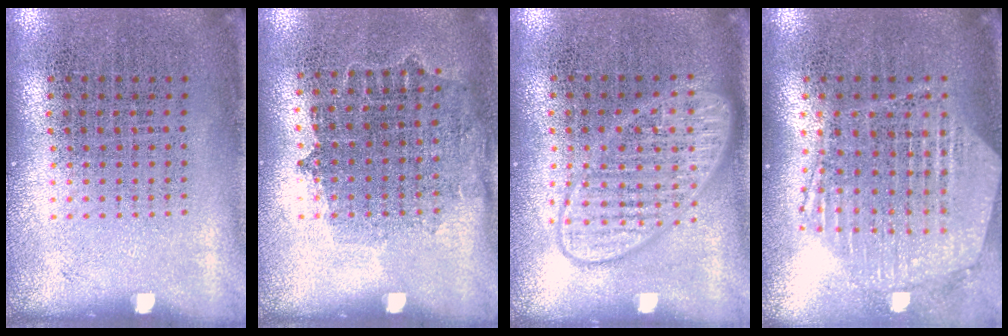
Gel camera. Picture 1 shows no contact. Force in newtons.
{"total": 0.8, "press": 0.8, "slide": 0.3}
{"total": 3.0, "press": 2.9, "slide": 0.5}
{"total": 1.3, "press": 1.2, "slide": 0.4}